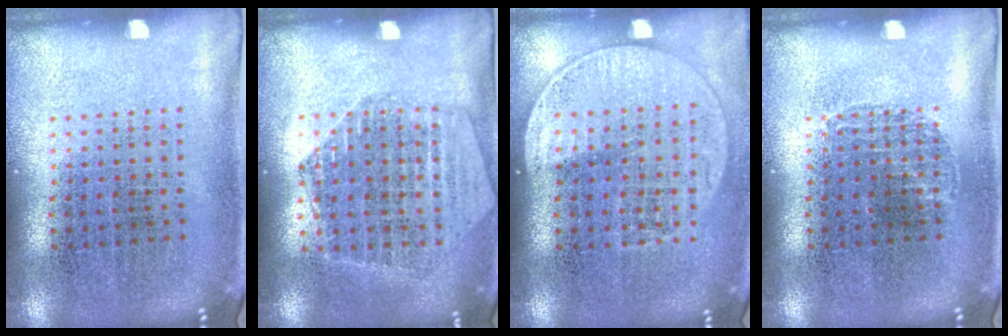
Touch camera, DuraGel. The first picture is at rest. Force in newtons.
{"total": 1.6, "press": 1.6, "slide": 0.2}
{"total": 1.5, "press": 1.4, "slide": 0.6}
{"total": 0.5, "press": 0.5, "slide": 0.1}